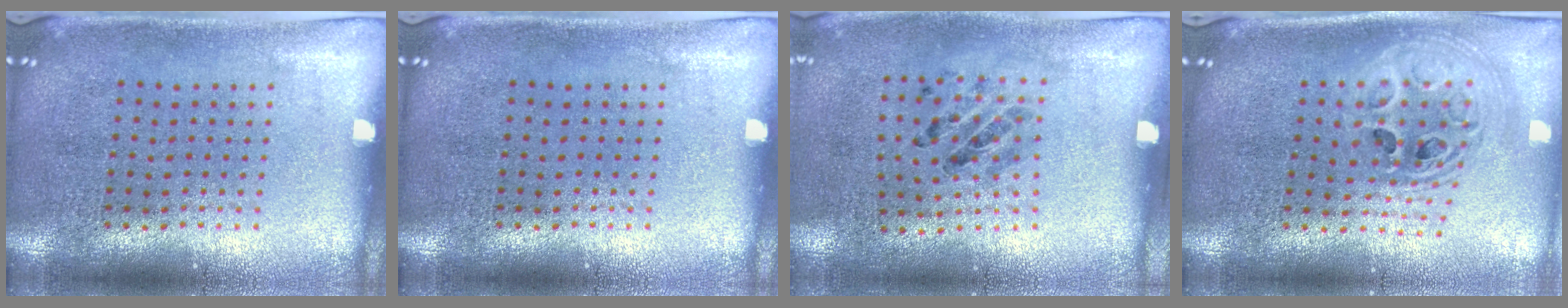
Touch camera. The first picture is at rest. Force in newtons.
{"total": 0.0}
{"total": 1.3, "press": 0.7, "slide": 1.2}
{"total": 2.4, "press": 1.9, "slide": 1.4}